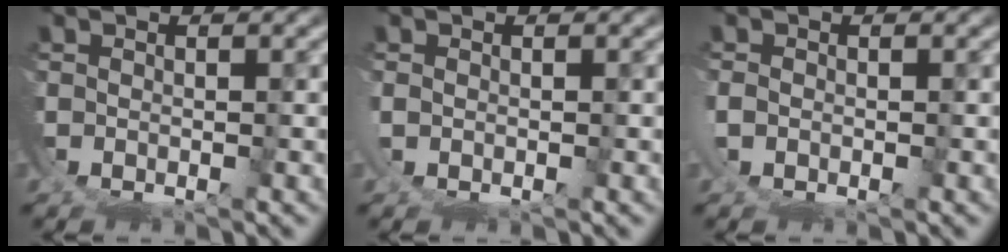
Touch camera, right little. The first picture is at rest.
{"total": 0.6, "force": [0.2, -0.5, 0.3], "torque": [-0.012, -0.007, 0.010]}
{"total": 0.6, "force": [-0.1, -0.3, 0.5], "torque": [-0.017, -0.003, 0.002]}